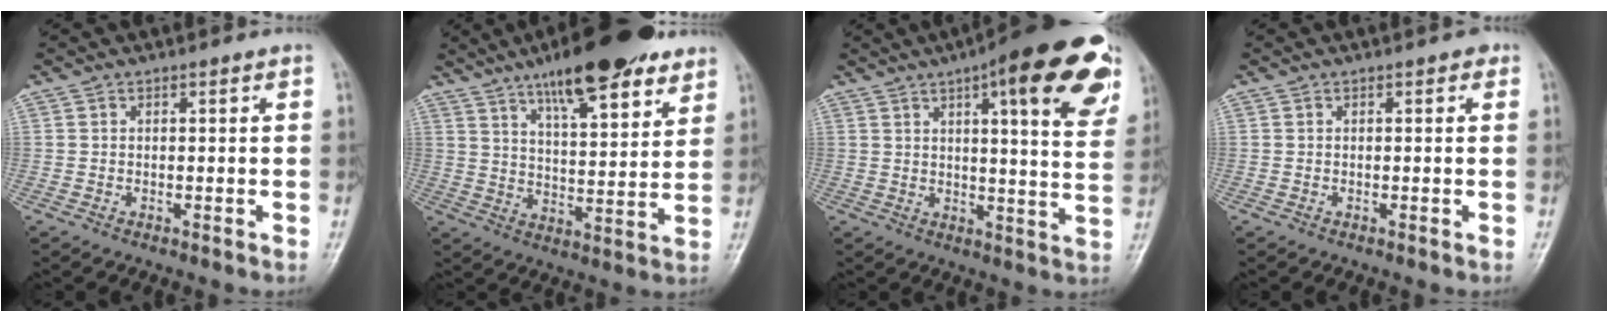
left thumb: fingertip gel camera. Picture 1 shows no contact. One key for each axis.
{"total": 18.6, "fx": 12.3, "fy": 5.4, "fz": 12.9, "tx": -0.164, "ty": -0.048, "tz": 0.190}
{"total": 21.1, "fx": 10.7, "fy": 5.4, "fz": 17.4, "tx": -0.206, "ty": -0.027, "tz": 0.129}
{"total": 0.6, "fx": 0.2, "fy": 0.4, "fz": 0.4, "tx": 0.003, "ty": 0.002, "tz": -0.003}